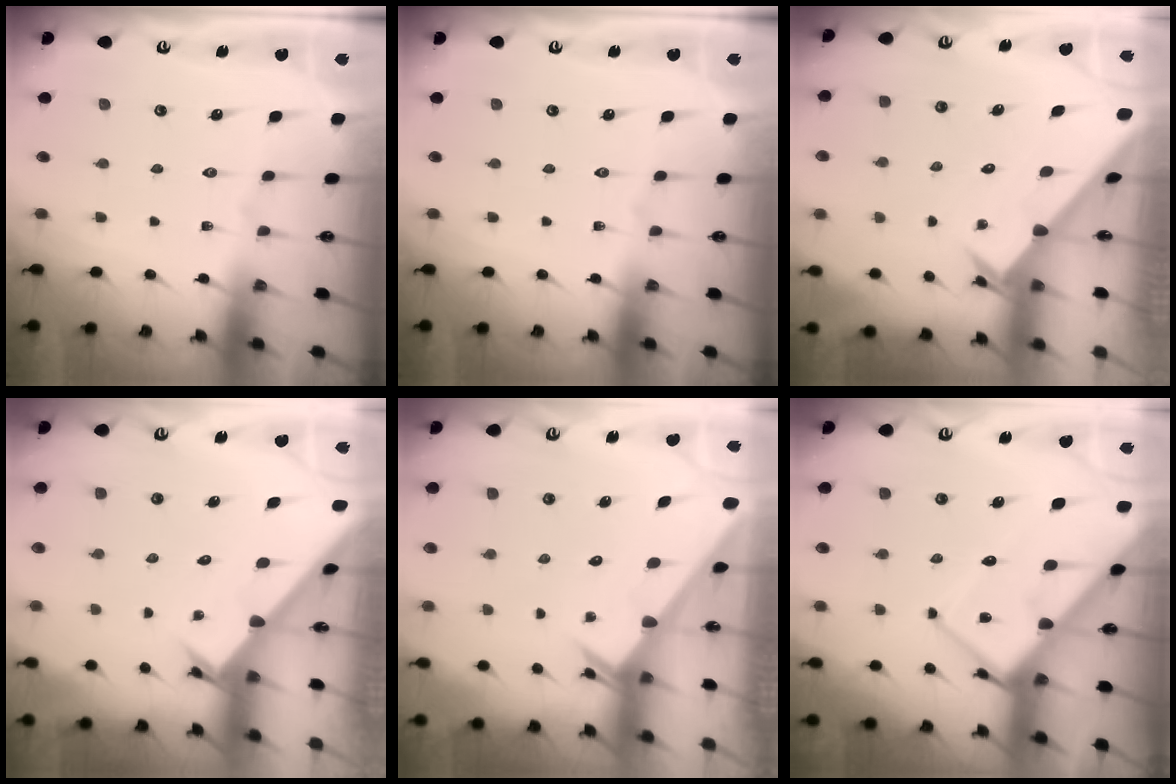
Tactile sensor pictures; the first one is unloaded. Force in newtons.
{"total": 0.0}
{"total": 2.6, "press": 2.6, "slide": 0.2}
{"total": 2.7, "press": 2.6, "slide": 0.2}
{"total": 2.3, "press": 2.3, "slide": 0.1}
{"total": 11.3, "press": 11.2, "slide": 1.1}